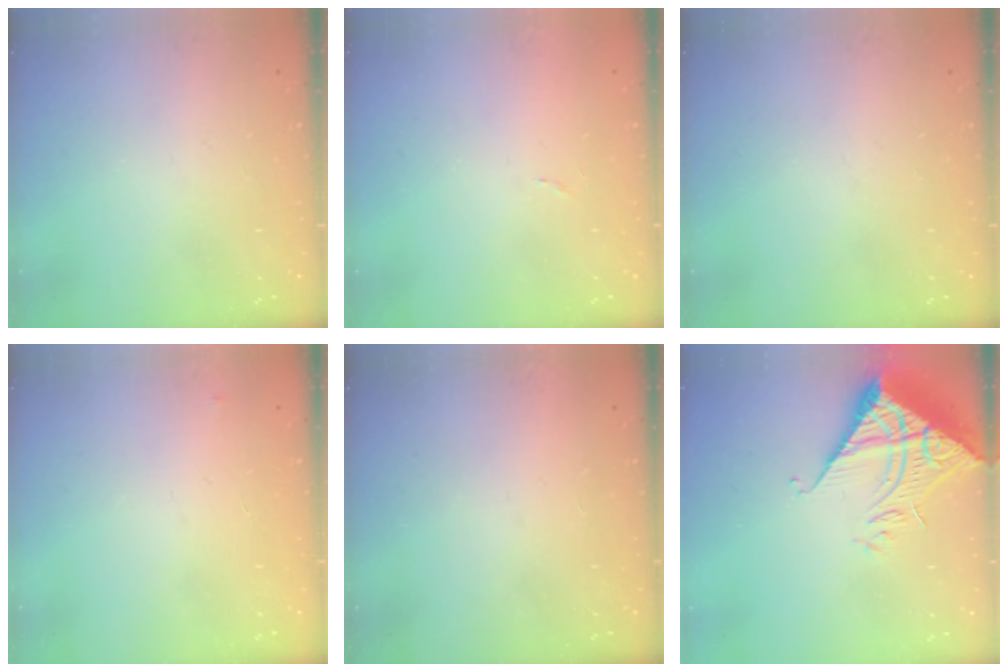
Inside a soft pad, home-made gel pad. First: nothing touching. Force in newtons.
{"total": 4.3, "press": 4.2, "slide": 0.3}
{"total": 0.0}
{"total": 2.5, "press": 2.5, "slide": 0.4}
{"total": 1.6, "press": 1.6, "slide": 0.1}
{"total": 10.7, "press": 10.6, "slide": 1.0}